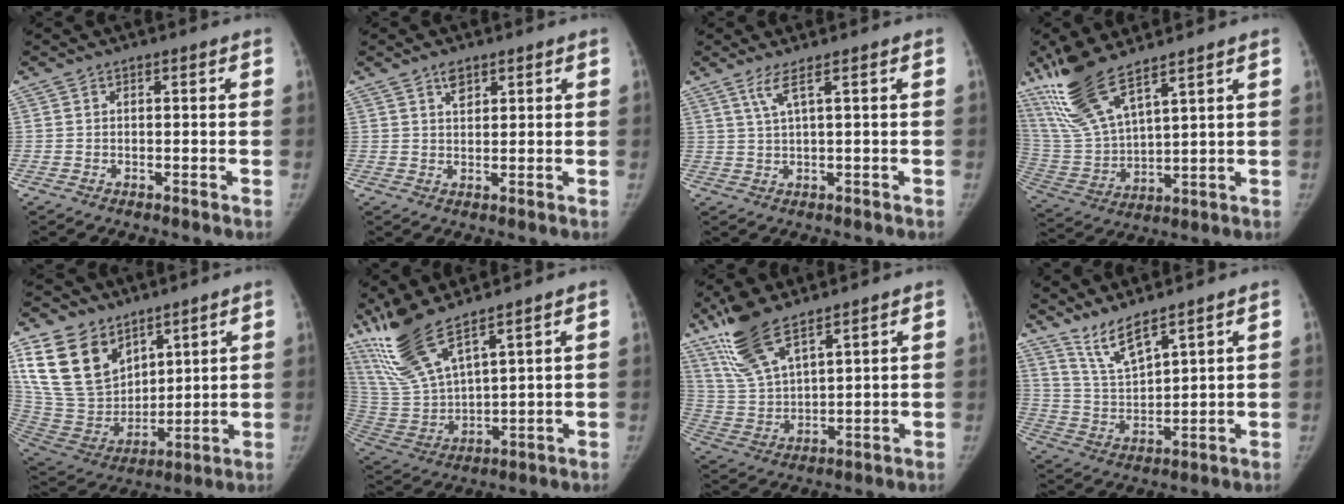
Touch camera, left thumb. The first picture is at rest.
{"total": 2.2, "force": [1.5, 1.3, 1.1], "torque": [-0.005, -0.013, 0.026]}
{"total": 2.9, "force": [1.5, -0.2, 2.4], "torque": [-0.063, 0.000, 0.039]}
{"total": 14.5, "force": [10.4, 3.8, 9.4], "torque": [-0.195, -0.045, 0.225]}
{"total": 19.2, "force": [10.5, 12.8, 9.7], "torque": [-0.167, -0.042, 0.215]}
{"total": 14.7, "force": [10.8, 3.6, 9.3], "torque": [-0.192, -0.050, 0.236]}
{"total": 12.9, "force": [8.9, 4.5, 8.1], "torque": [-0.150, -0.034, 0.188]}
{"total": 7.5, "force": [6.2, 1.1, 4.1], "torque": [-0.081, -0.051, 0.134]}